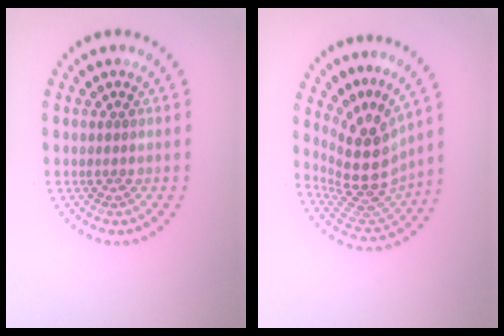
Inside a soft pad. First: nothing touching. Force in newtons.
{"total": 5.0, "press": 3.8, "slide": 3.4}